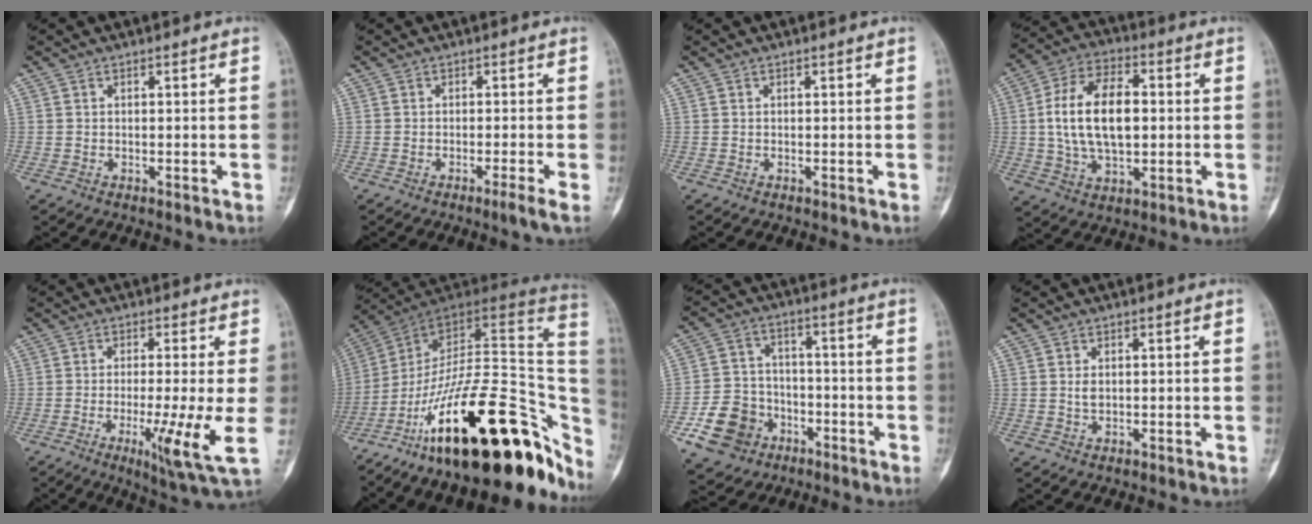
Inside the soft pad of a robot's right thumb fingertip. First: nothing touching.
{"total": 2.1, "force": [-1.1, -0.6, 1.6], "torque": [-0.039, 0.000, -0.023]}
{"total": 0.0}
{"total": 15.9, "force": [0.7, 9.2, 13.0], "torque": [-0.218, 0.016, 0.011]}
{"total": 9.5, "force": [-1.9, 0.2, 9.3], "torque": [-0.162, -0.028, -0.035]}
{"total": 35.6, "force": [-15.4, 14.5, 28.6], "torque": [-0.315, 0.074, -0.234]}
{"total": 12.0, "force": [-5.6, 9.8, 4.2], "torque": [-0.053, 0.045, -0.091]}
{"total": 1.8, "force": [0.2, 1.1, 1.4], "torque": [-0.024, -0.003, 0.006]}